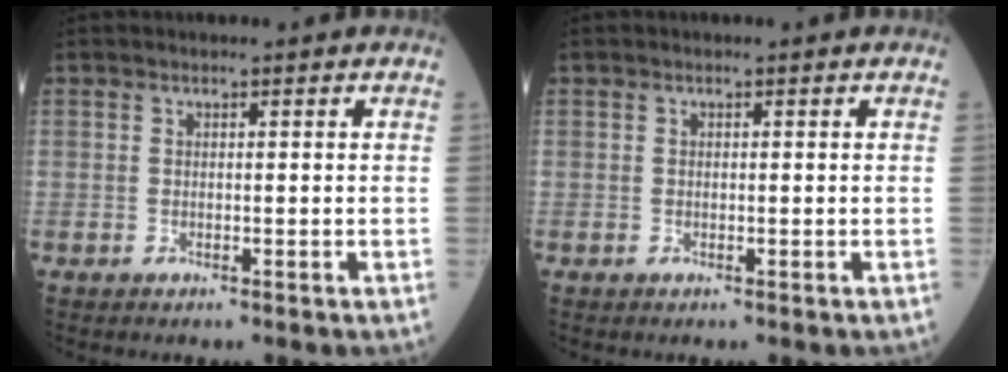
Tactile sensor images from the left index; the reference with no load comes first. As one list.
[{"total": 0.0}]